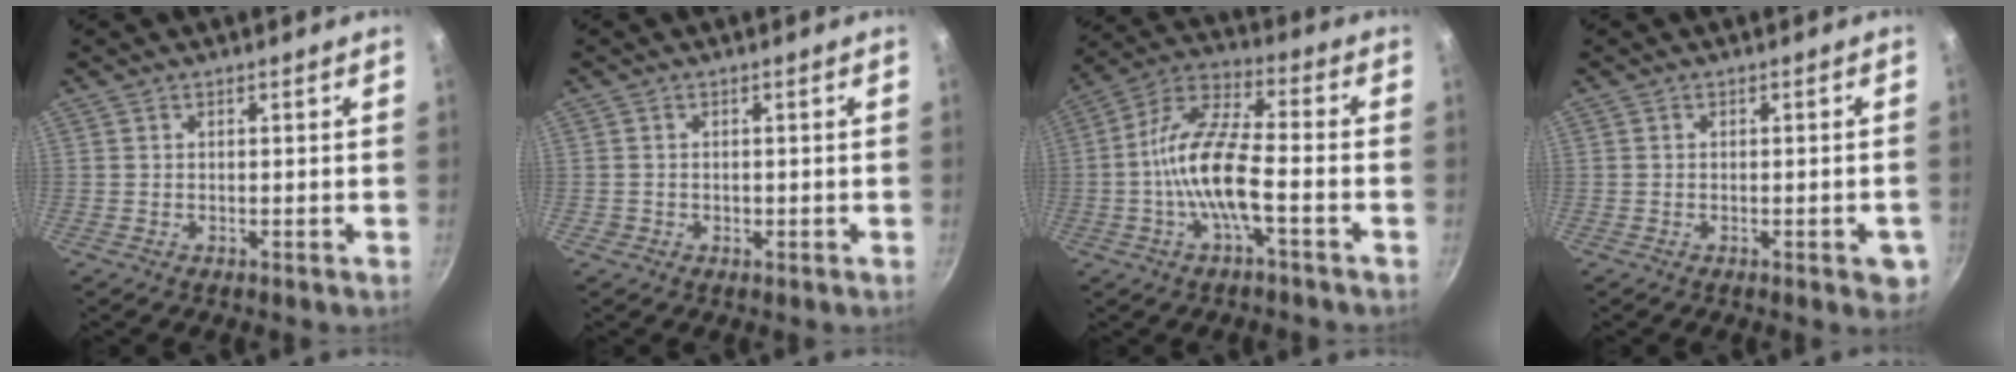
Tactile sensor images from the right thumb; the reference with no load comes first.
{"total": 0.9, "force": [-0.2, 0.8, 0.3], "torque": [-0.001, 0.003, -0.001]}
{"total": 13.3, "force": [-3.5, 4.5, 12.0], "torque": [-0.236, 0.041, -0.082]}
{"total": 3.8, "force": [-1.5, 1.4, 3.2], "torque": [-0.025, 0.004, -0.020]}